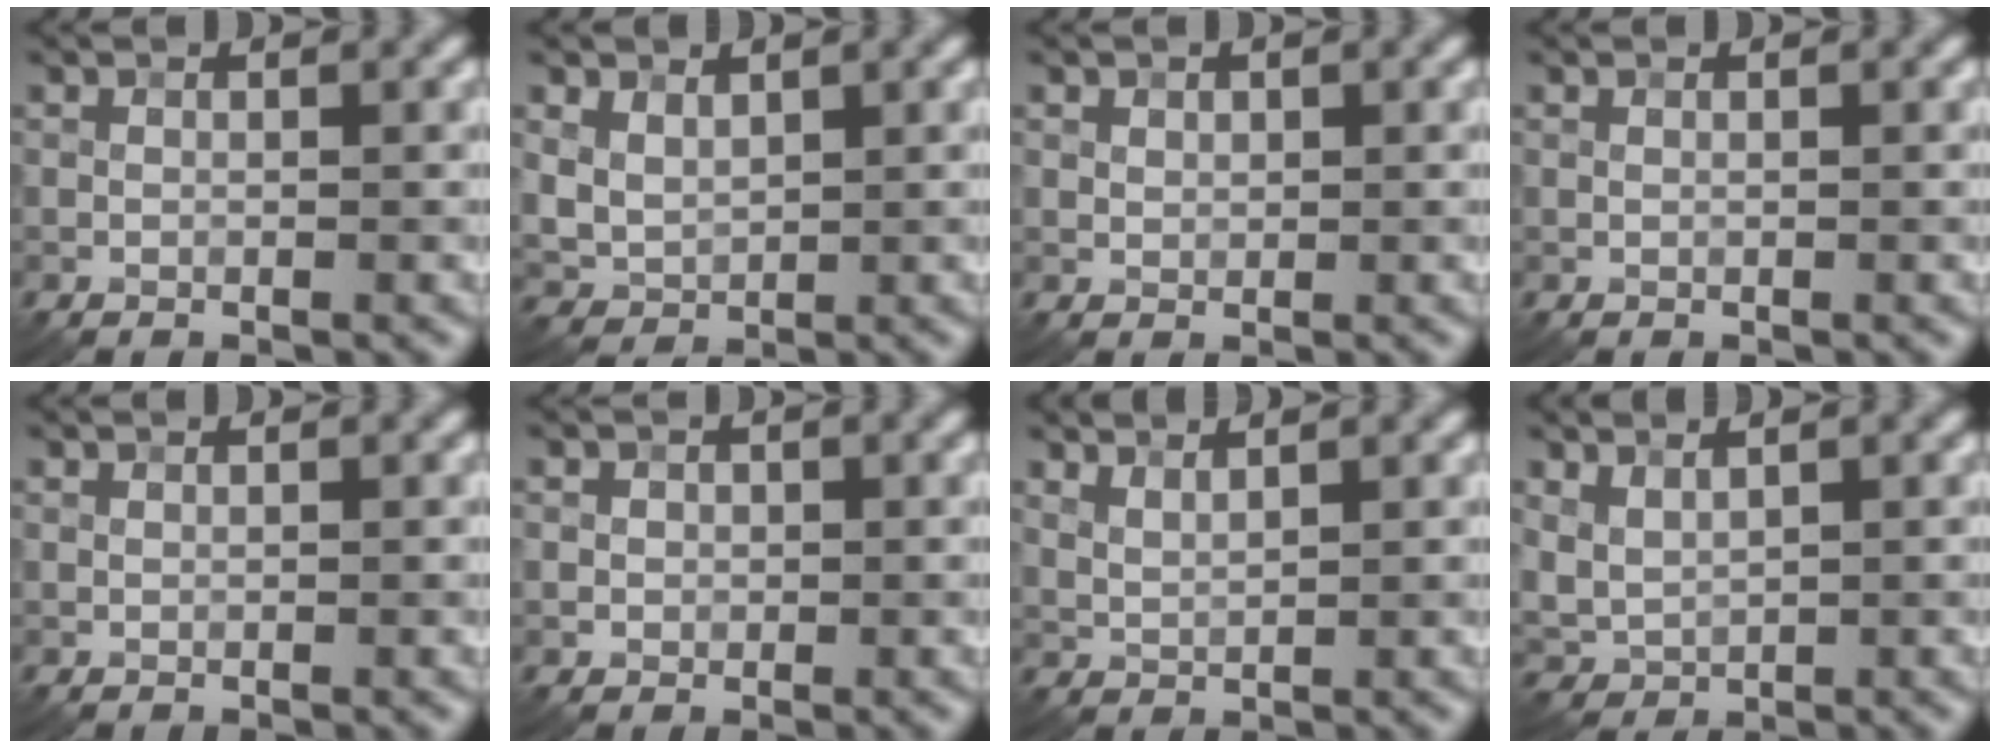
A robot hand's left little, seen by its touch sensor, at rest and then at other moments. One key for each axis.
{"total": 2.6, "fx": 1.3, "fy": 1.8, "fz": 1.3, "tx": -0.031, "ty": -0.004, "tz": 0.029}
{"total": 0.8, "fx": 0.4, "fy": 0.7, "fz": 0.2, "tx": -0.003, "ty": -0.002, "tz": 0.009}
{"total": 0.0}
{"total": 0.0}
{"total": 0.9, "fx": 0.1, "fy": 0.9, "fz": 0.2, "tx": 0.004, "ty": -0.005, "tz": 0.003}
{"total": 2.0, "fx": 1.8, "fy": 0.5, "fz": 0.9, "tx": -0.023, "ty": 0.000, "tz": 0.037}
{"total": 2.0, "fx": 1.4, "fy": 1.1, "fz": 1.1, "tx": -0.028, "ty": -0.004, "tz": 0.035}